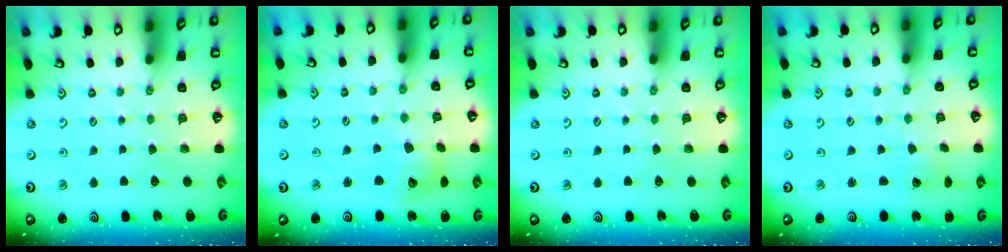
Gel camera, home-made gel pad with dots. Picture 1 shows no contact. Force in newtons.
{"total": 7.6, "press": 7.5, "slide": 1.3}
{"total": 0.0}
{"total": 2.6, "press": 2.6, "slide": 0.1}